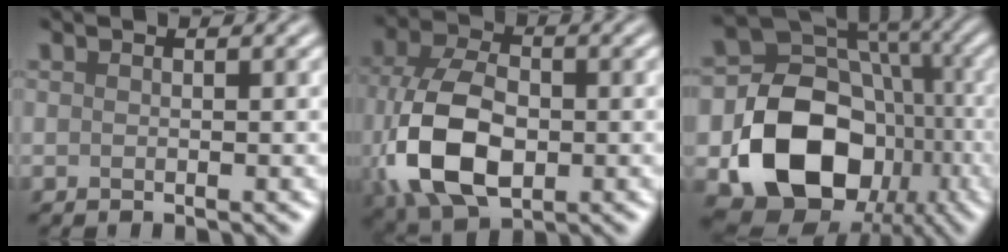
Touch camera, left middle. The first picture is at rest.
{"total": 10.5, "force": [-1.8, 6.7, 7.8], "torque": [-0.190, -0.008, -0.041]}
{"total": 16.3, "force": [-4.4, 13.3, 8.4], "torque": [-0.132, -0.023, -0.085]}